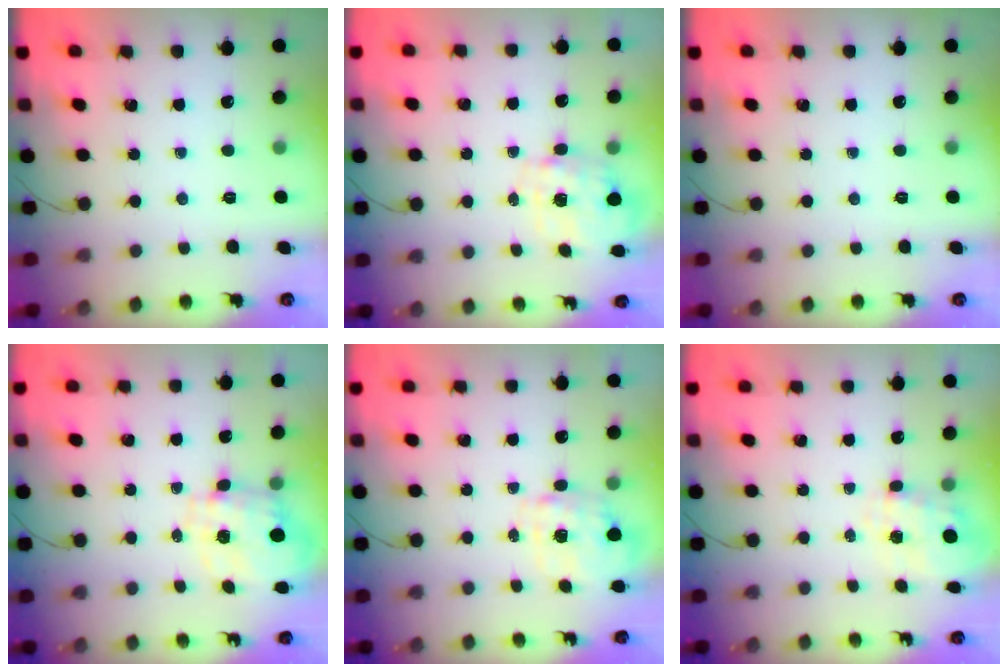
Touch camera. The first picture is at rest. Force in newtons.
{"total": 2.9, "press": 2.7, "slide": 0.9}
{"total": 0.0}
{"total": 3.7, "press": 3.5, "slide": 1.3}
{"total": 4.0, "press": 3.9, "slide": 0.9}
{"total": 7.1, "press": 7.0, "slide": 0.8}